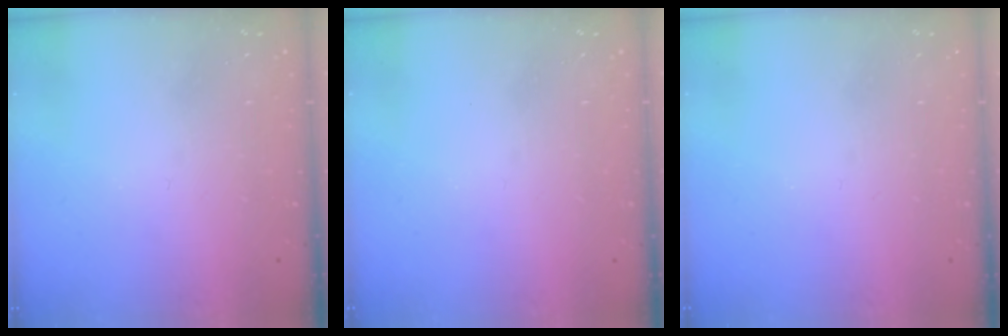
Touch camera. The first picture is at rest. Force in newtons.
{"total": 0.0}
{"total": 0.0}